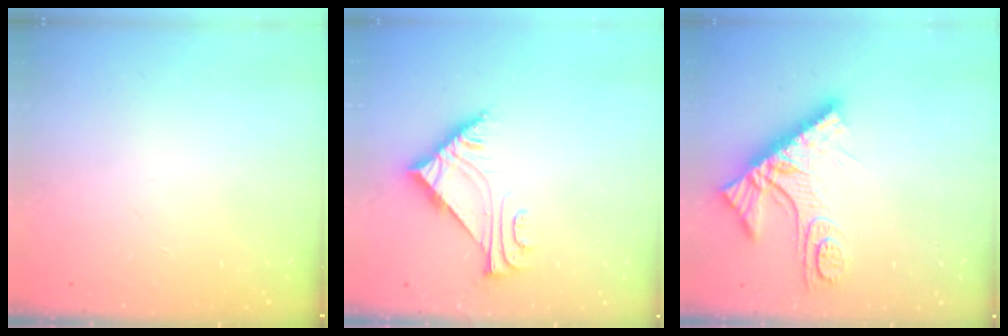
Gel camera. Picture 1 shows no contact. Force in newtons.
{"total": 6.4, "press": 6.4, "slide": 0.1}
{"total": 12.1, "press": 12.0, "slide": 1.1}